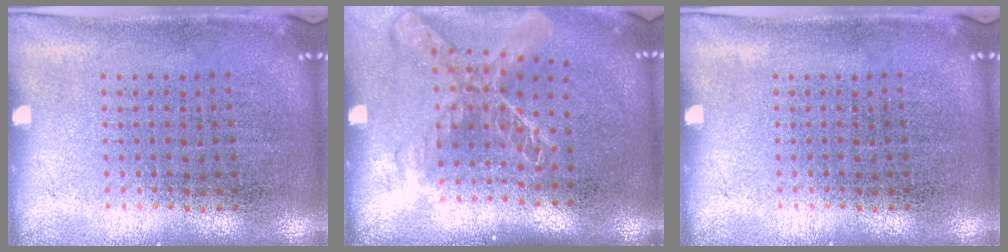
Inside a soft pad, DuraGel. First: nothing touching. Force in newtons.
{"total": 2.0, "press": 1.5, "slide": 1.2}
{"total": 0.0}